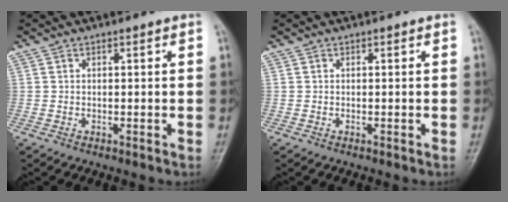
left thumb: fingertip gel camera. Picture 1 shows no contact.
{"total": 0.0}